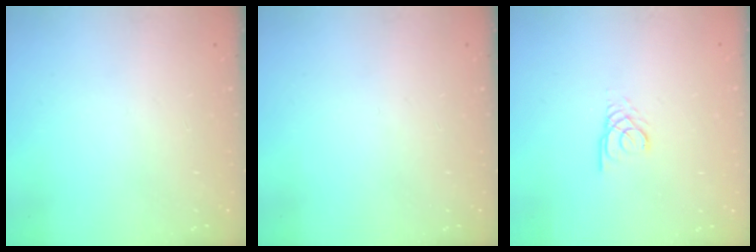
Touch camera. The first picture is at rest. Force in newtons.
{"total": 0.0}
{"total": 2.6, "press": 2.6, "slide": 0.1}